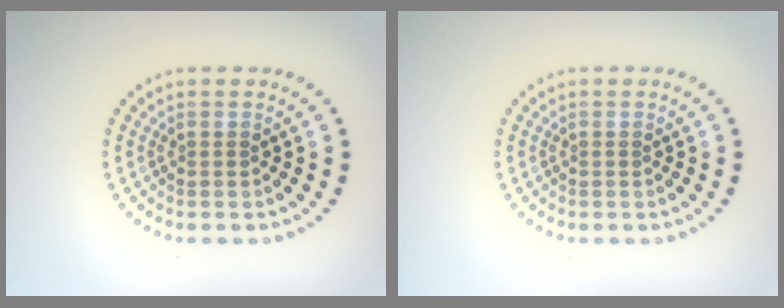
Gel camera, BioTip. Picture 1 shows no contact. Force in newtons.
{"total": 0.0}